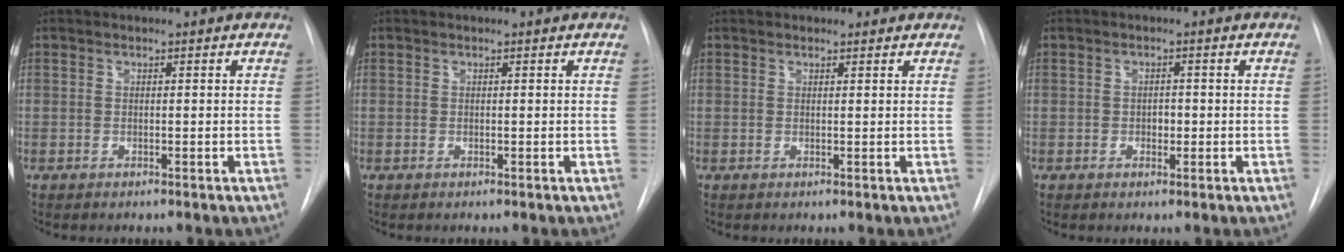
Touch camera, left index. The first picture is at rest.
{"total": 0.0}
{"total": 0.7, "force": [0.5, 0.4, 0.1], "torque": [-0.003, 0.005, 0.006]}
{"total": 1.7, "force": [-1.2, 0.9, 0.9], "torque": [-0.011, -0.002, -0.017]}